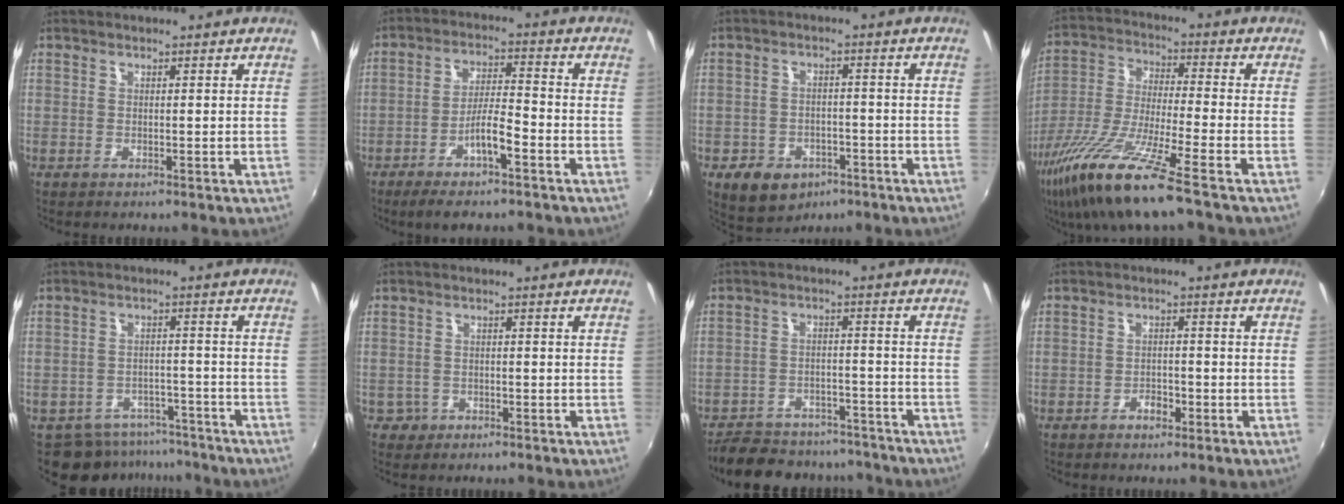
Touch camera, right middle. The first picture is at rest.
{"total": 7.6, "force": [-4.4, 1.0, 6.1], "torque": [-0.126, -0.001, -0.079]}
{"total": 9.7, "force": [-5.3, 7.0, 4.2], "torque": [-0.109, 0.001, -0.064]}
{"total": 16.8, "force": [-11.3, 0.9, 12.5], "torque": [-0.258, -0.041, -0.215]}
{"total": 9.1, "force": [-7.6, 4.7, 1.5], "torque": [-0.035, 0.009, -0.098]}
{"total": 2.5, "force": [-1.3, 2.1, 0.5], "torque": [-0.017, -0.001, -0.020]}
{"total": 18.8, "force": [-16.0, 7.2, 6.7], "torque": [-0.153, 0.014, -0.211]}
{"total": 2.2, "force": [-1.5, 1.4, 0.9], "torque": [-0.019, 0.003, -0.023]}